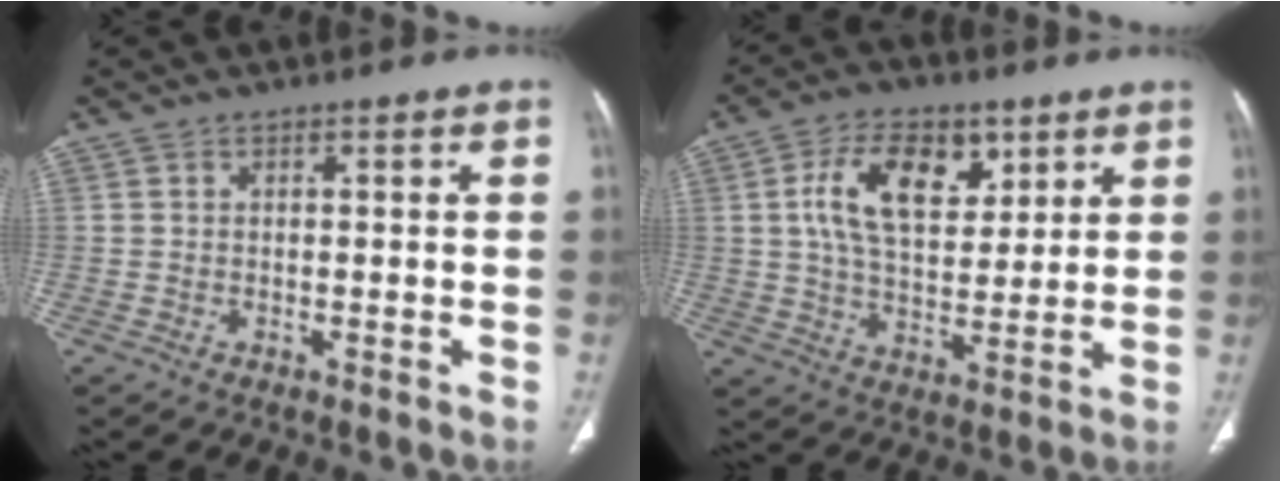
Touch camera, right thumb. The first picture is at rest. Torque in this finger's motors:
{"motor_torque": [0.47, 0.54, 0.16, 0.01, 0.28]}